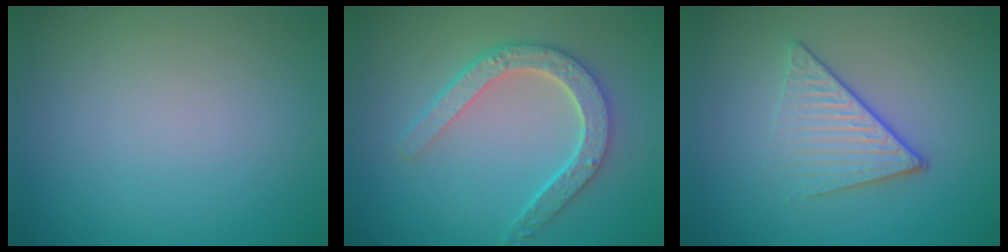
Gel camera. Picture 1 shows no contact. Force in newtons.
{"total": 4.5, "press": 3.6, "slide": 2.8}
{"total": 4.2, "press": 2.9, "slide": 3.0}